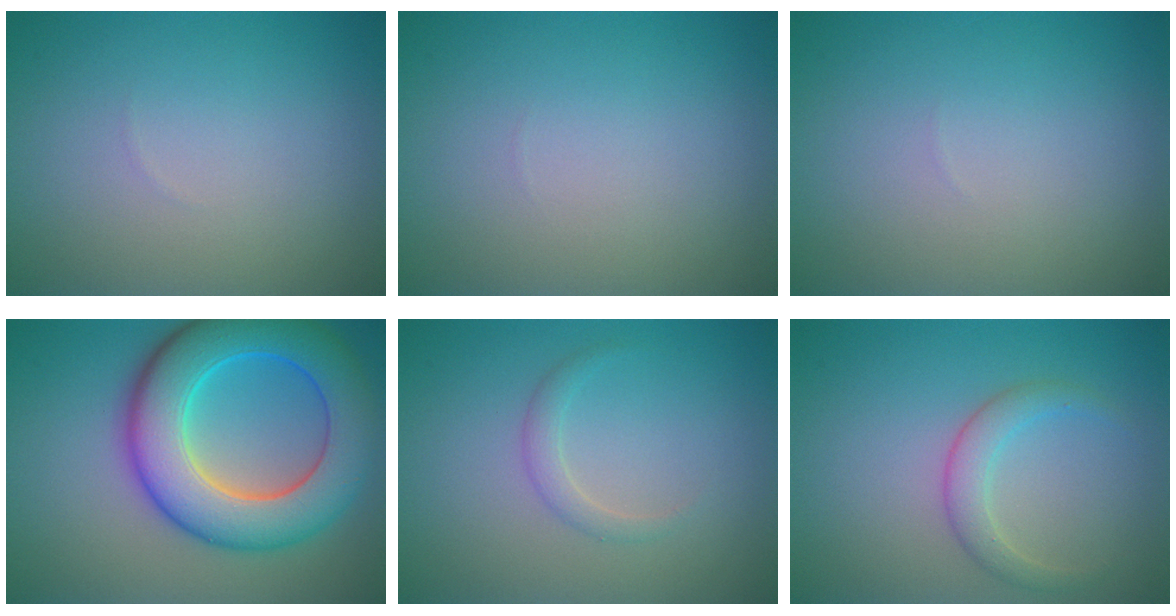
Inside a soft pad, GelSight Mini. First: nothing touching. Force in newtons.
{"total": 0.0}
{"total": 0.0}
{"total": 10.6, "press": 10.6, "slide": 0.1}
{"total": 1.2, "press": 1.2, "slide": 0.0}
{"total": 2.3, "press": 2.3, "slide": 0.1}